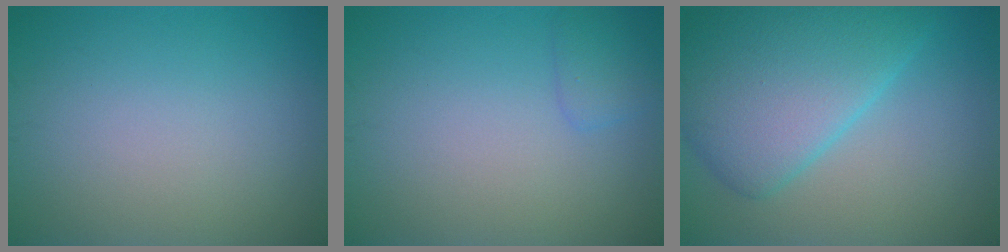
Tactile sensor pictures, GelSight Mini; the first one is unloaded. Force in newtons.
{"total": 1.3, "press": 1.3, "slide": 0.1}
{"total": 8.3, "press": 8.3, "slide": 0.2}